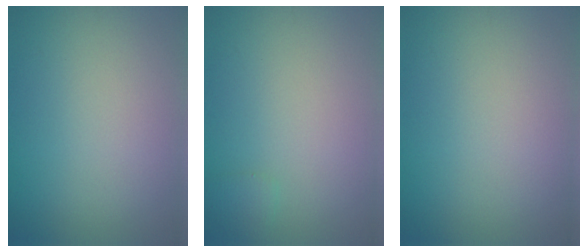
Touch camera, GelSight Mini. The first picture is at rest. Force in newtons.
{"total": 0.7, "press": 0.7, "slide": 0.0}
{"total": 0.0}